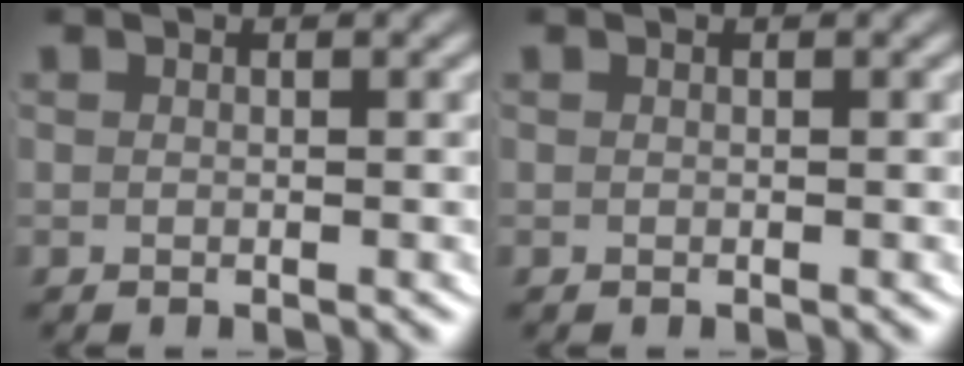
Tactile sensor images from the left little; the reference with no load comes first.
{"total": 0.0}